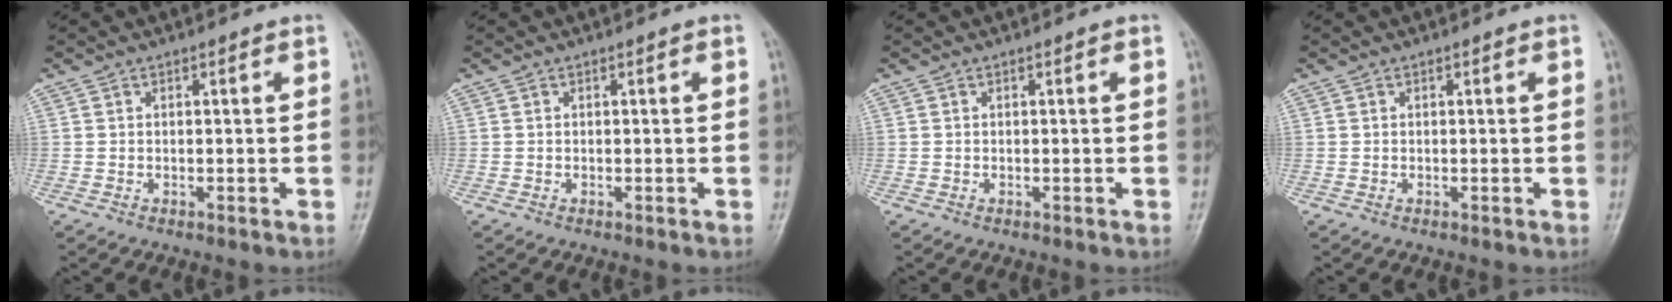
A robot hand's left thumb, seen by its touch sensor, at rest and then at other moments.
{"total": 0.0}
{"total": 0.0}
{"total": 0.0}